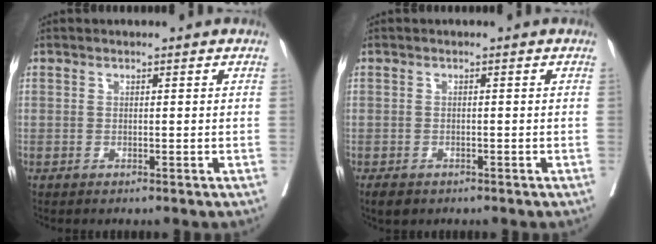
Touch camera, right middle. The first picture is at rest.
{"total": 2.5, "force": [-1.9, 1.3, 1.0], "torque": [-0.018, -0.004, -0.026]}